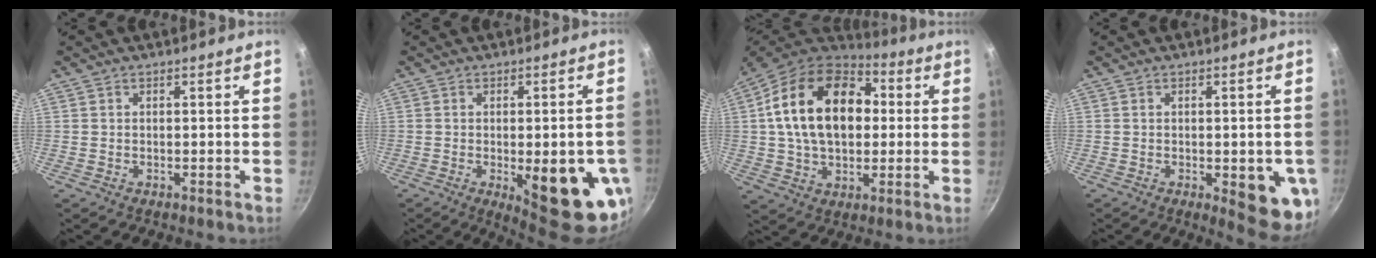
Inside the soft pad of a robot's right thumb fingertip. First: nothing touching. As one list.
[{"total": 16.6, "force": [-4.5, 5.8, 14.9], "torque": [-0.162, -0.004, -0.048]}, {"total": 22.1, "force": [3.3, 14.9, 16.0], "torque": [-0.245, 0.026, 0.044]}, {"total": 10.5, "force": [-2.5, 3.6, 9.5], "torque": [-0.086, -0.004, -0.026]}]